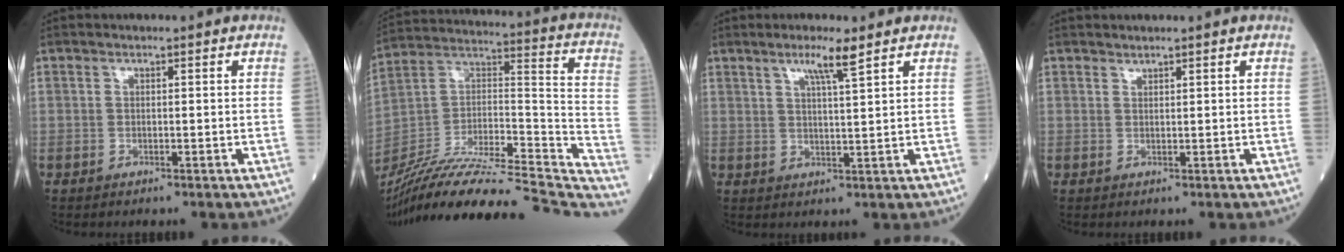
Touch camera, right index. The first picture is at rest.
{"total": 35.1, "force": [-31.0, 3.7, 16.0], "torque": [-0.218, -0.016, -0.463]}
{"total": 4.4, "force": [2.9, -0.5, 3.3], "torque": [-0.063, -0.002, 0.054]}
{"total": 0.5, "force": [0.5, -0.1, 0.0], "torque": [-0.008, -0.001, 0.013]}